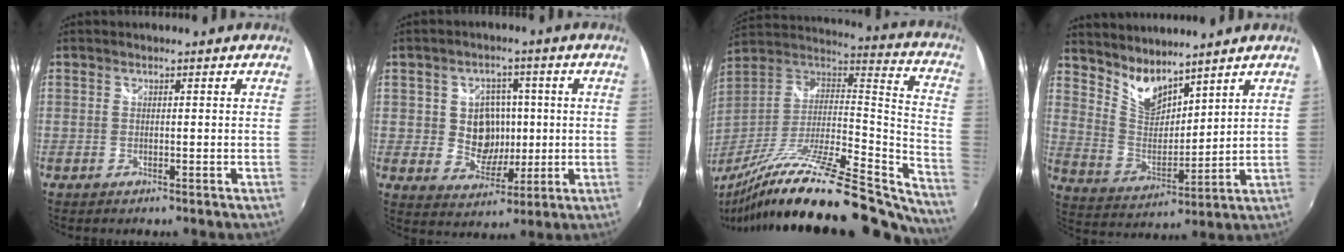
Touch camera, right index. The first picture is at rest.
{"total": 8.4, "force": [0.4, 7.6, 3.8], "torque": [-0.078, 0.011, 0.016]}
{"total": 32.6, "force": [-26.0, 6.0, 18.7], "torque": [-0.255, -0.049, -0.405]}
{"total": 9.0, "force": [7.7, 3.0, 3.7], "torque": [-0.071, -0.008, 0.155]}